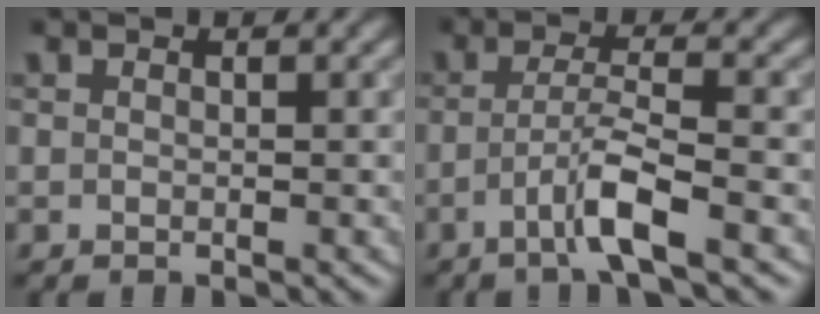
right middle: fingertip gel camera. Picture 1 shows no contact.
{"total": 3.8, "force": [-1.8, 0.4, 3.4], "torque": [-0.061, 0.011, -0.043]}